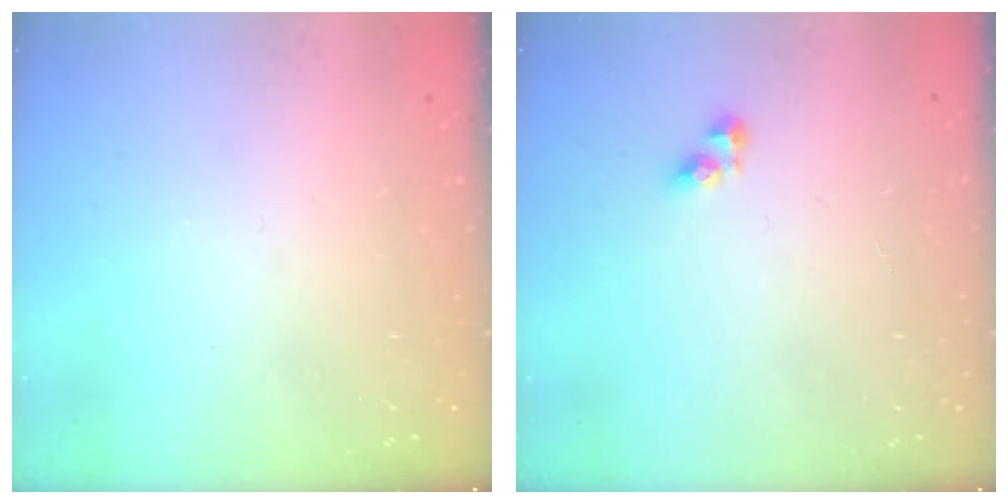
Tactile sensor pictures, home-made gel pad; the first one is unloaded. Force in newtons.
{"total": 5.0, "press": 5.0, "slide": 0.5}